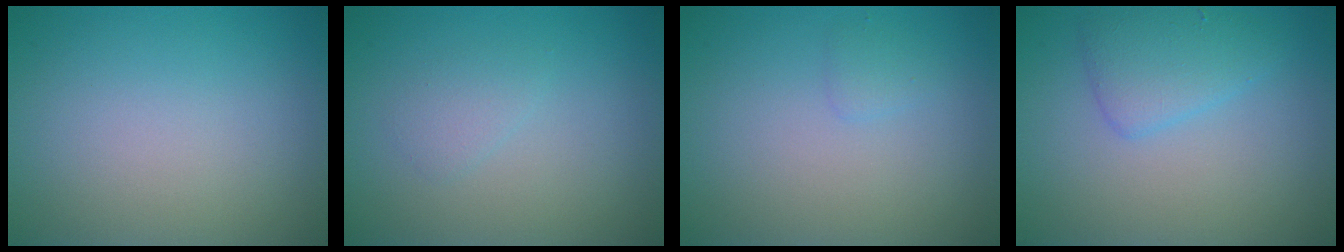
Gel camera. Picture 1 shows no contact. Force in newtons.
{"total": 1.1, "press": 1.1, "slide": 0.1}
{"total": 0.8, "press": 0.7, "slide": 0.1}
{"total": 2.8, "press": 2.8, "slide": 0.3}